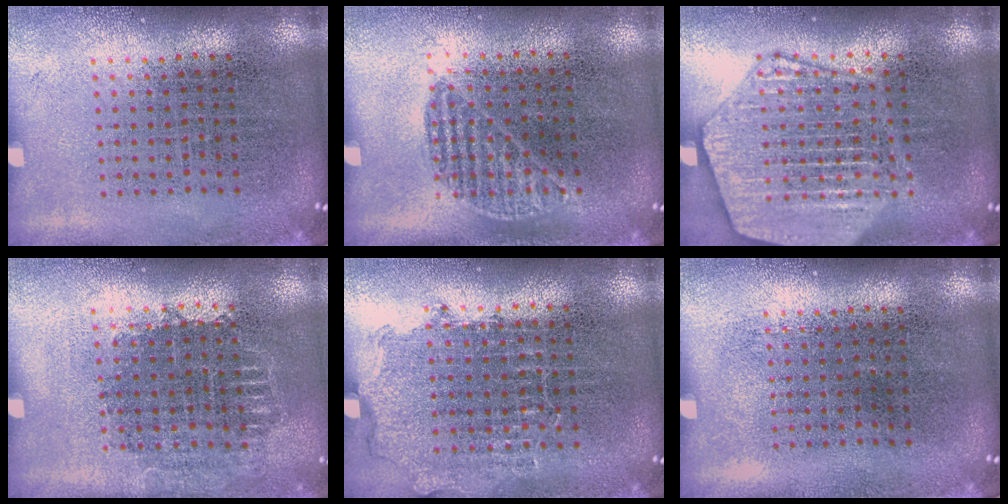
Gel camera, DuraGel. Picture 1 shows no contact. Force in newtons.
{"total": 1.0, "press": 0.7, "slide": 0.7}
{"total": 3.6, "press": 3.5, "slide": 0.3}
{"total": 0.7, "press": 0.7, "slide": 0.3}
{"total": 0.8, "press": 0.7, "slide": 0.3}
{"total": 0.0}